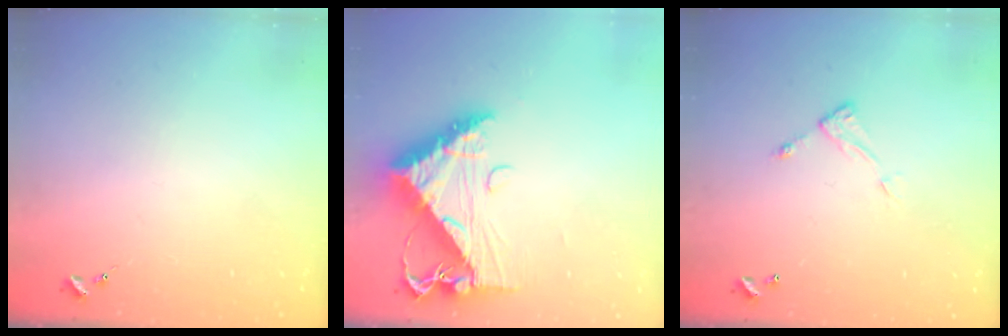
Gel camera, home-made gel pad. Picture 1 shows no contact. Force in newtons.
{"total": 12.7, "press": 12.7, "slide": 1.3}
{"total": 5.8, "press": 5.8, "slide": 0.2}